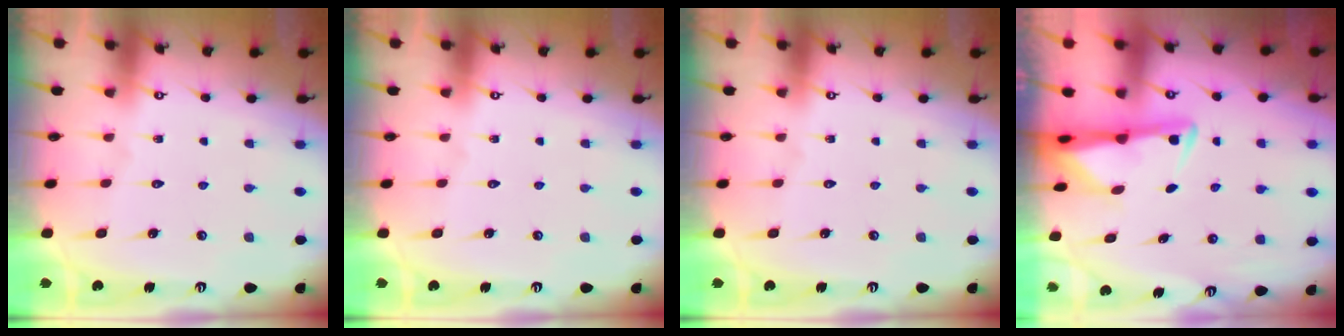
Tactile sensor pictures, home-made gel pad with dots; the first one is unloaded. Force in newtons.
{"total": 0.0}
{"total": 0.0}
{"total": 3.0, "press": 3.0, "slide": 0.6}